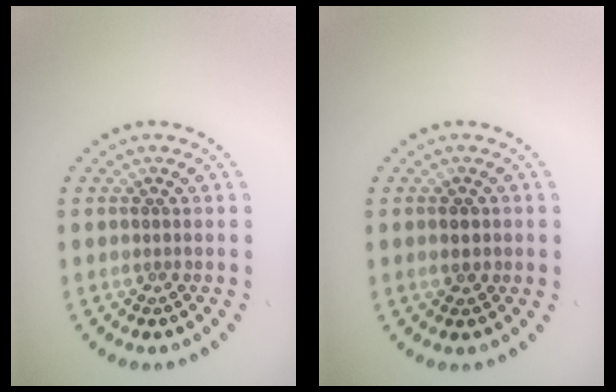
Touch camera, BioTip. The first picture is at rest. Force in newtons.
{"total": 1.7, "press": 1.7, "slide": 0.1}